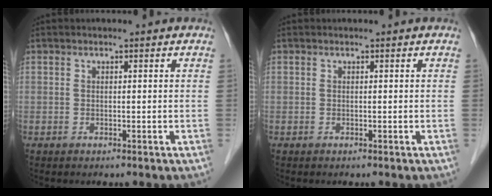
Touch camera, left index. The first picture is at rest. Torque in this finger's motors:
{"motor_torque": [0.00, 0.00, 0.00, 0.00]}